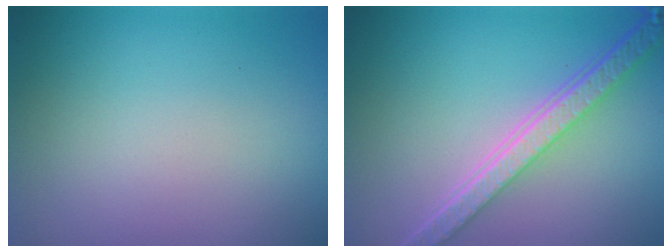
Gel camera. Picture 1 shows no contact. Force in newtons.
{"total": 6.0, "press": 4.6, "slide": 3.9}